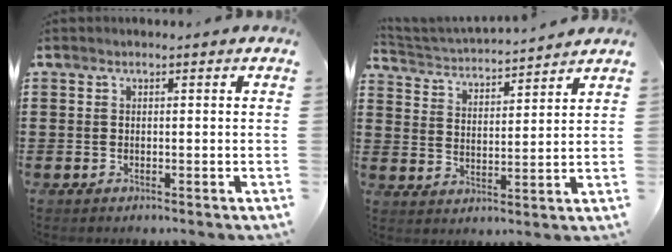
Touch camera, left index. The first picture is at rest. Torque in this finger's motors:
{"motor_torque": [0.06, 0.30, 0.05, 0.01]}